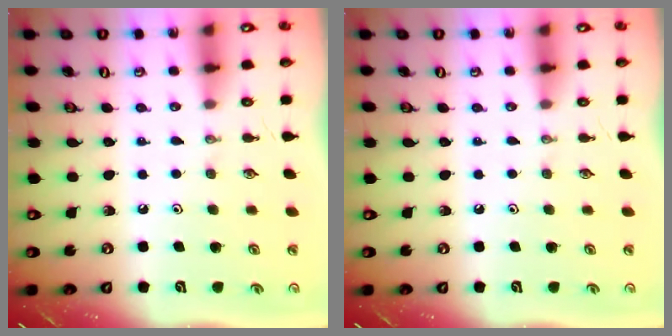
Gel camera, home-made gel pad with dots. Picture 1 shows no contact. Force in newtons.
{"total": 0.0}